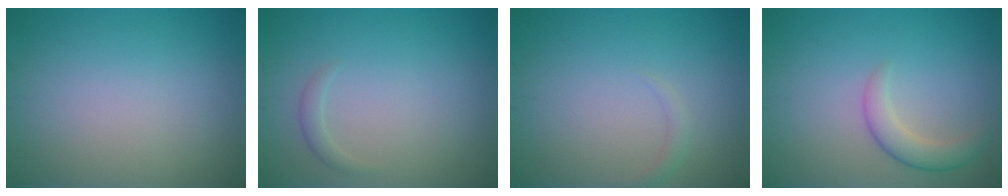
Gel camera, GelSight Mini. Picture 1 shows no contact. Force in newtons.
{"total": 0.9, "press": 0.9, "slide": 0.1}
{"total": 0.8, "press": 0.8, "slide": 0.1}
{"total": 2.6, "press": 2.6, "slide": 0.1}